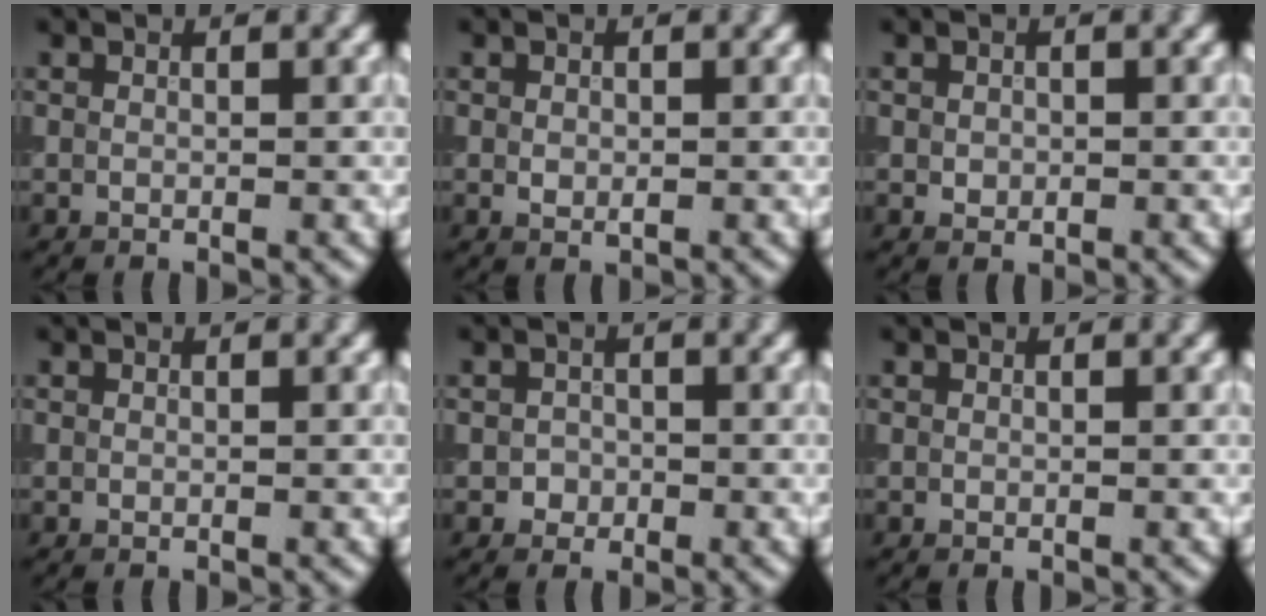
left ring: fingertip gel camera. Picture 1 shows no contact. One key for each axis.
{"total": 1.1, "fx": 0.0, "fy": 0.8, "fz": 0.8, "tx": -0.013, "ty": -0.002, "tz": 0.000}
{"total": 1.0, "fx": 0.0, "fy": 0.8, "fz": 0.5, "tx": -0.007, "ty": -0.002, "tz": -0.001}
{"total": 0.0}
{"total": 1.2, "fx": -0.4, "fy": 1.1, "fz": 0.2, "tx": 0.007, "ty": 0.001, "tz": -0.009}
{"total": 0.0}